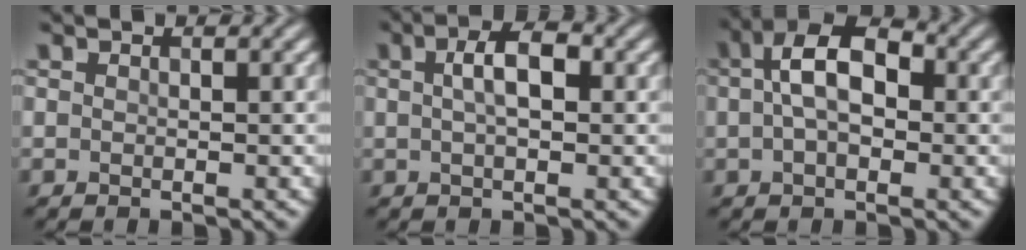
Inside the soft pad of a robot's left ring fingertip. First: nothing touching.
{"total": 3.4, "force": [0.6, 1.4, 3.0], "torque": [-0.053, 0.007, 0.007]}
{"total": 6.1, "force": [0.7, 3.7, 4.9], "torque": [-0.087, 0.021, -0.001]}